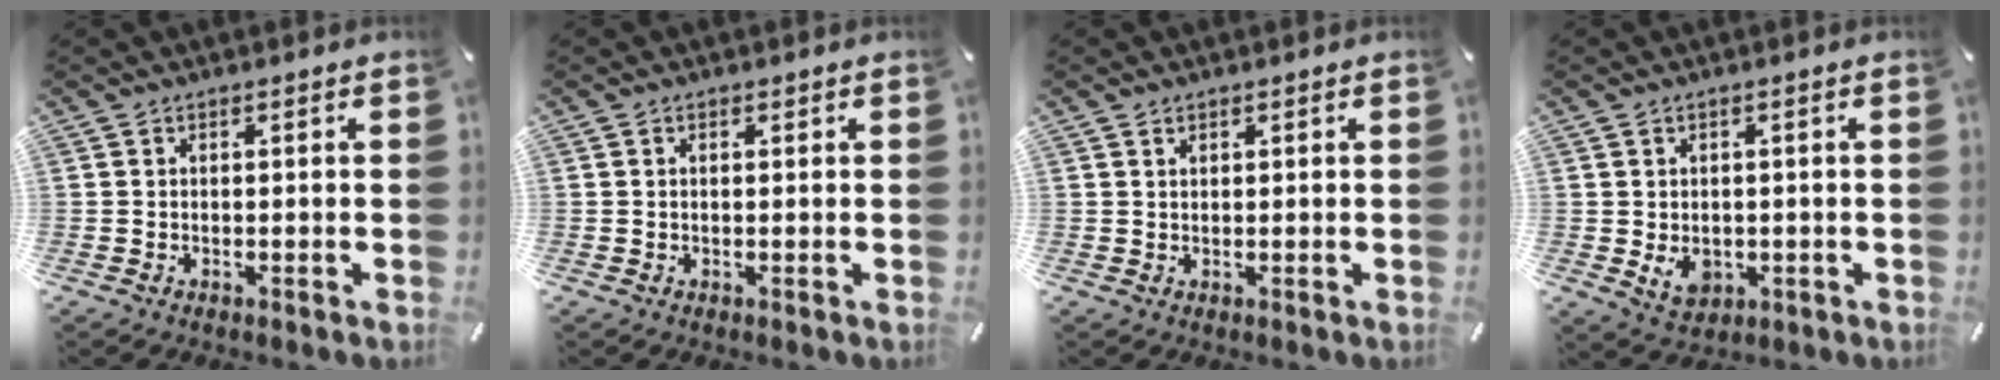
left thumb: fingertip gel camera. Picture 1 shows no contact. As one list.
[{"total": 0.8, "force": [0.2, 0.5, 0.6], "torque": [-0.014, 0.003, 0.003]}, {"total": 0.9, "force": [0.6, 0.5, 0.5], "torque": [-0.010, 0.001, 0.011]}, {"total": 4.7, "force": [-0.5, 3.8, 2.6], "torque": [-0.041, -0.004, -0.009]}]